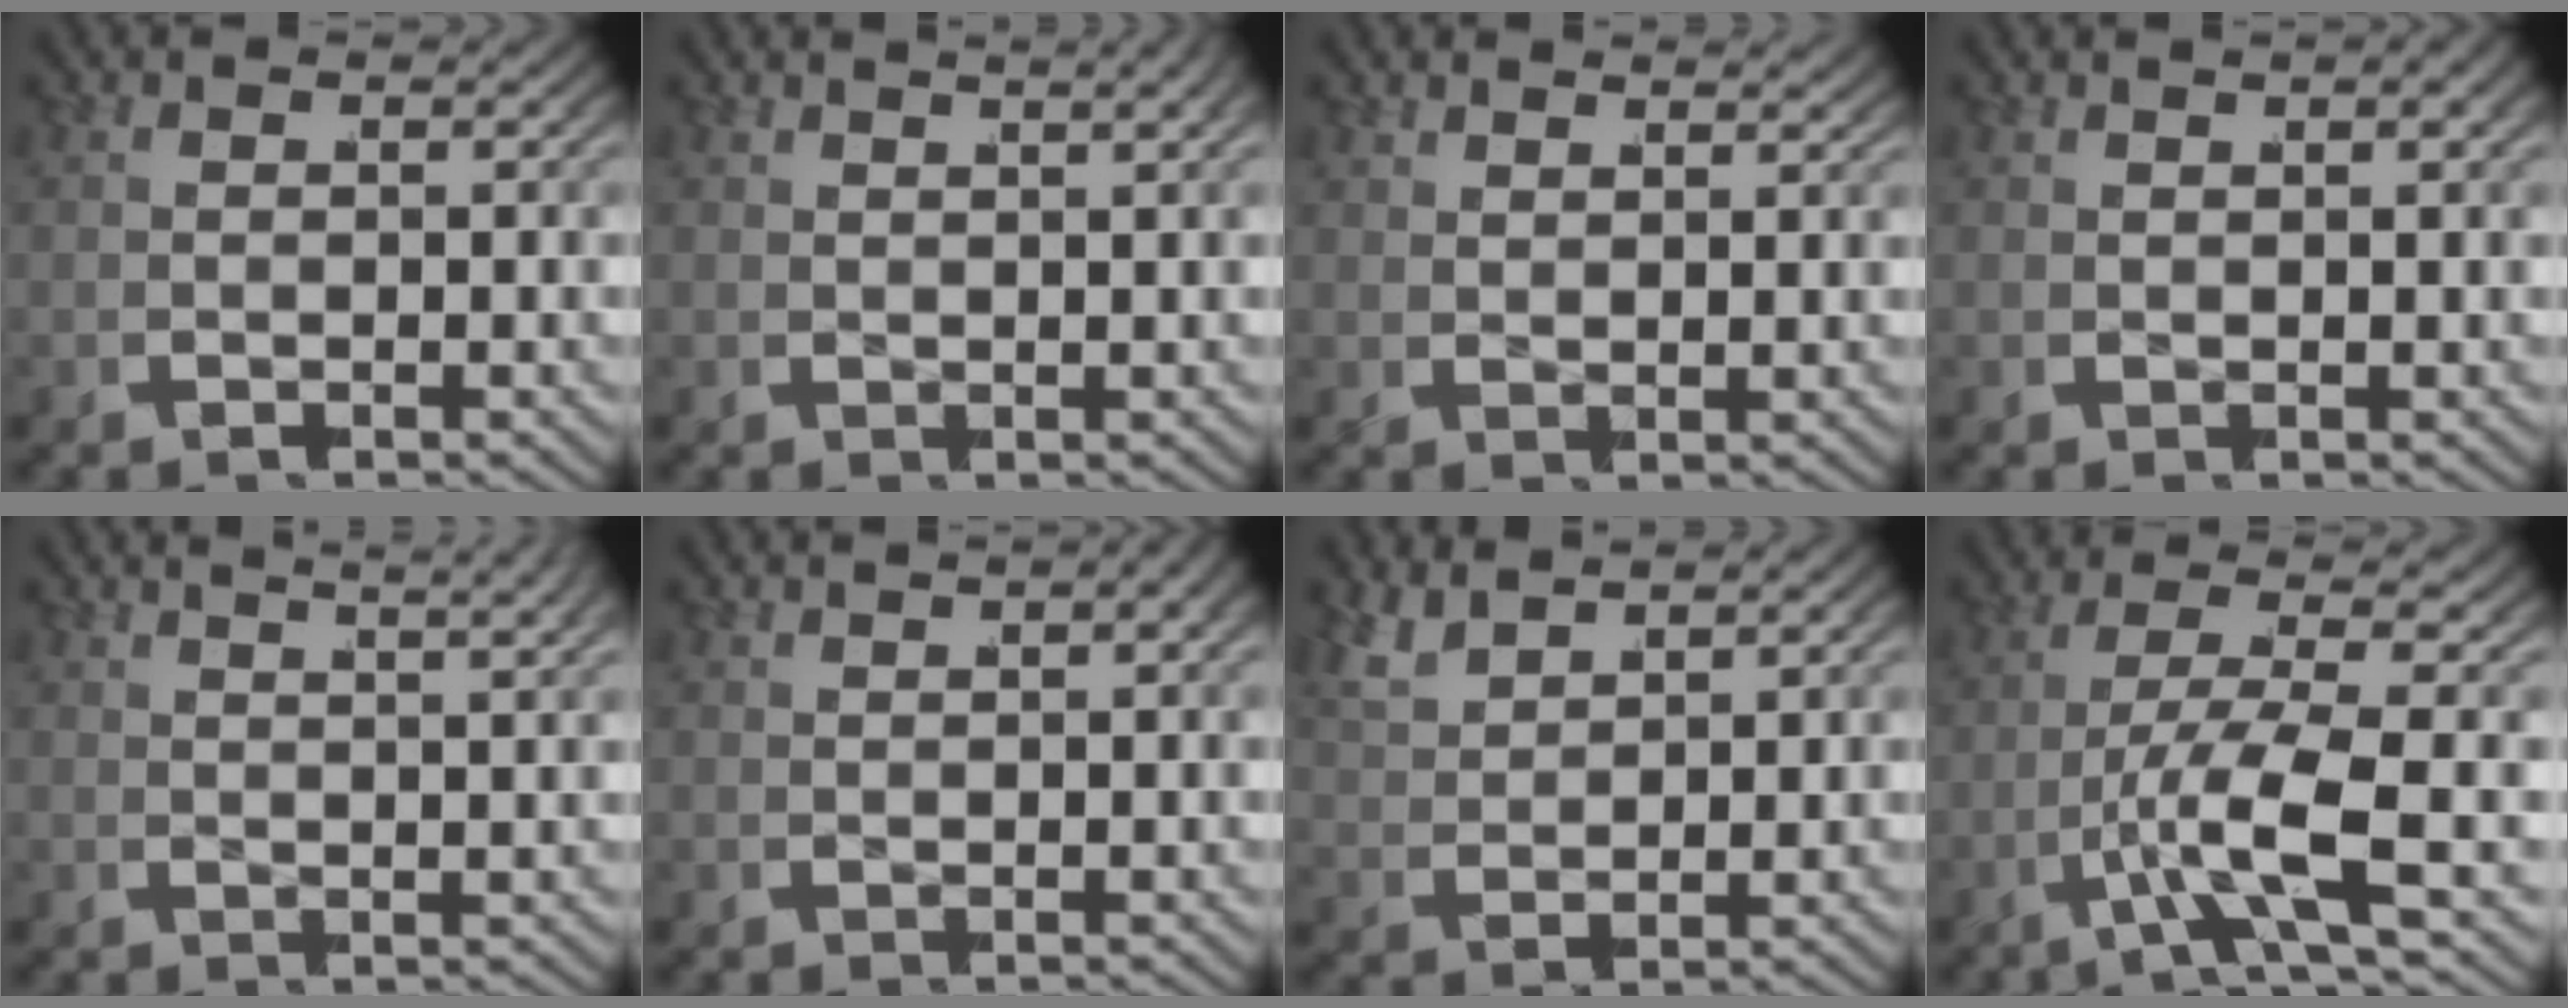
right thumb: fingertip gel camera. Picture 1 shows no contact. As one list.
[{"total": 2.2, "force": [1.8, 0.1, 1.2], "torque": [-0.004, 0.007, 0.028]}, {"total": 2.0, "force": [2.0, 0.0, 0.2], "torque": [0.006, 0.005, 0.034]}, {"total": 1.4, "force": [1.0, 0.1, 0.9], "torque": [-0.001, 0.005, 0.019]}, {"total": 3.5, "force": [2.7, 0.6, 2.1], "torque": [-0.009, 0.013, 0.038]}, {"total": 1.6, "force": [0.9, 0.5, 1.3], "torque": [-0.002, 0.006, 0.017]}, {"total": 2.6, "force": [2.2, 0.8, 1.0], "torque": [-0.029, 0.002, 0.048]}, {"total": 4.9, "force": [-1.6, 0.4, 4.6], "torque": [-0.102, -0.011, -0.028]}]